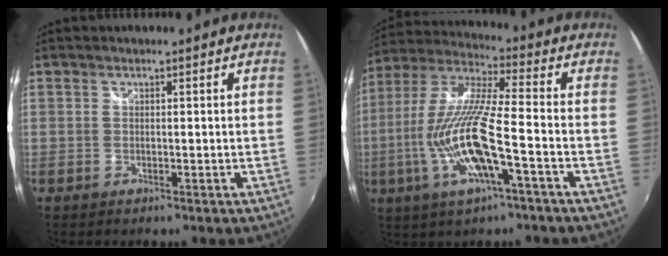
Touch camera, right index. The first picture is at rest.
{"total": 16.6, "force": [-5.6, 2.3, 15.5], "torque": [-0.305, -0.020, -0.107]}